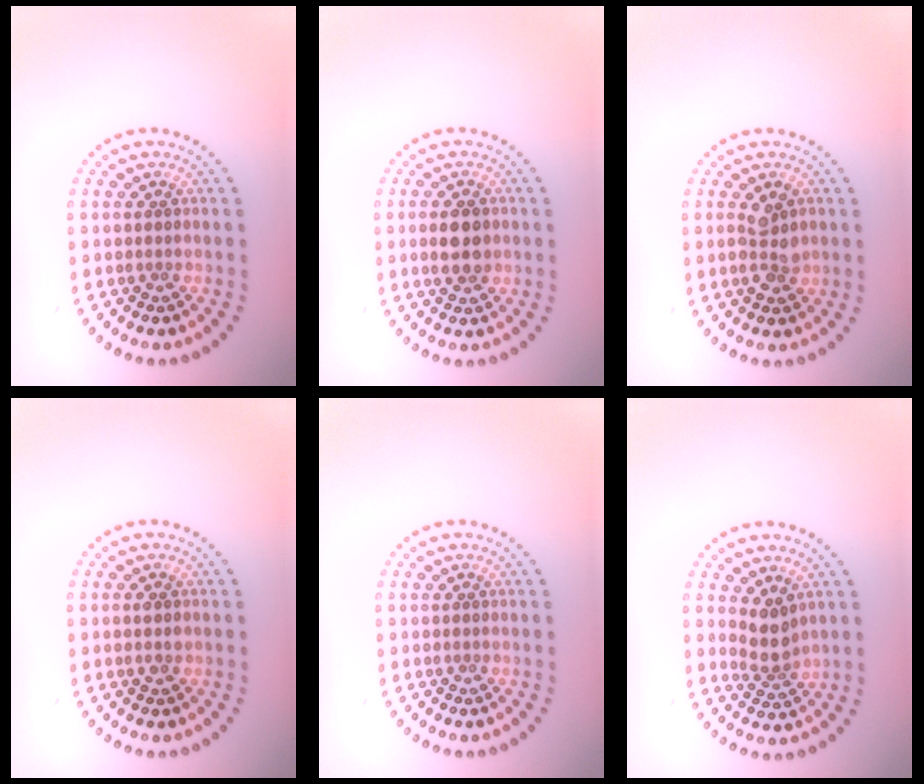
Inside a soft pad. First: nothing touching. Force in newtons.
{"total": 2.9, "press": 2.9, "slide": 0.1}
{"total": 2.4, "press": 2.4, "slide": 0.1}
{"total": 1.2, "press": 1.2, "slide": 0.1}
{"total": 0.0}
{"total": 2.5, "press": 1.8, "slide": 1.7}